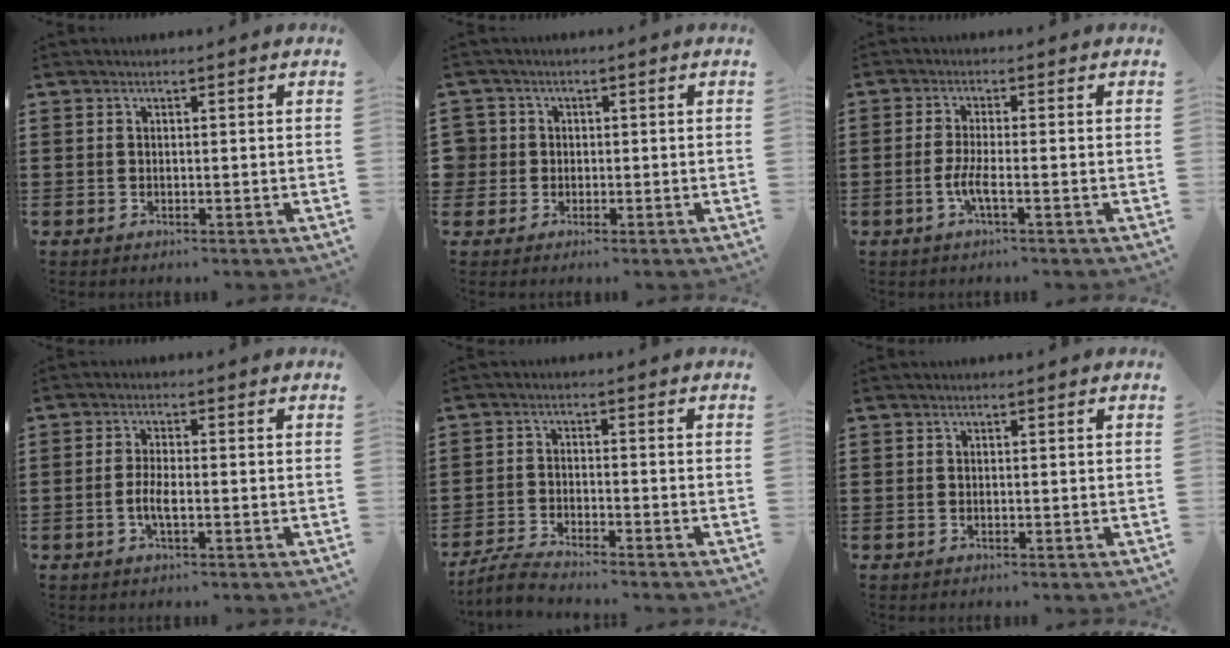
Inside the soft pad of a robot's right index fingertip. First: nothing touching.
{"total": 2.7, "force": [0.1, 2.6, 0.3], "torque": [-0.027, 0.006, -0.003]}
{"total": 3.7, "force": [-1.5, 0.2, 3.4], "torque": [-0.082, -0.015, -0.032]}
{"total": 3.1, "force": [-1.0, 0.8, 2.9], "torque": [-0.065, -0.003, -0.022]}
{"total": 3.6, "force": [-3.5, 0.0, 0.9], "torque": [-0.032, -0.005, -0.074]}
{"total": 0.0}